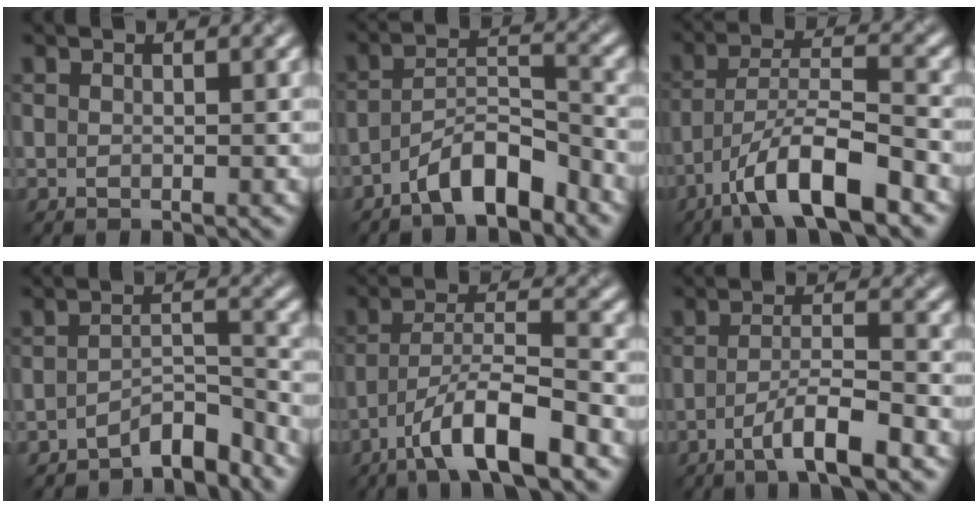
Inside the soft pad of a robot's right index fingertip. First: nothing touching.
{"total": 5.6, "force": [-3.9, 1.7, 3.6], "torque": [-0.059, 0.009, -0.071]}
{"total": 8.4, "force": [-5.2, 2.0, 6.3], "torque": [-0.103, 0.011, -0.092]}
{"total": 4.0, "force": [-3.5, 1.0, 1.6], "torque": [-0.018, 0.011, -0.064]}
{"total": 7.6, "force": [-4.7, 1.6, 5.8], "torque": [-0.098, 0.012, -0.084]}
{"total": 4.8, "force": [-2.5, 0.7, 4.0], "torque": [-0.070, 0.005, -0.051]}